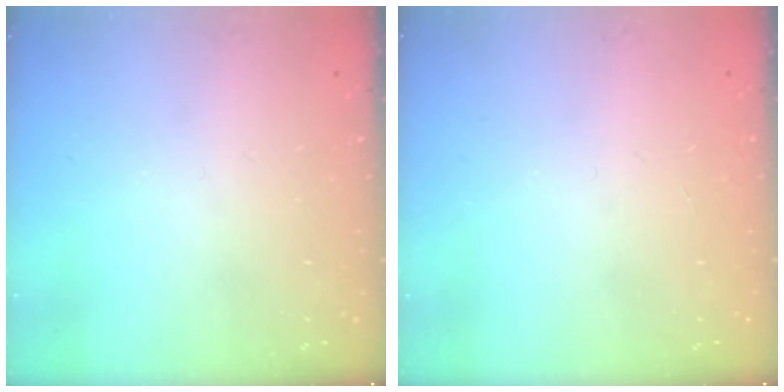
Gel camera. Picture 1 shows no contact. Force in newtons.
{"total": 0.0}